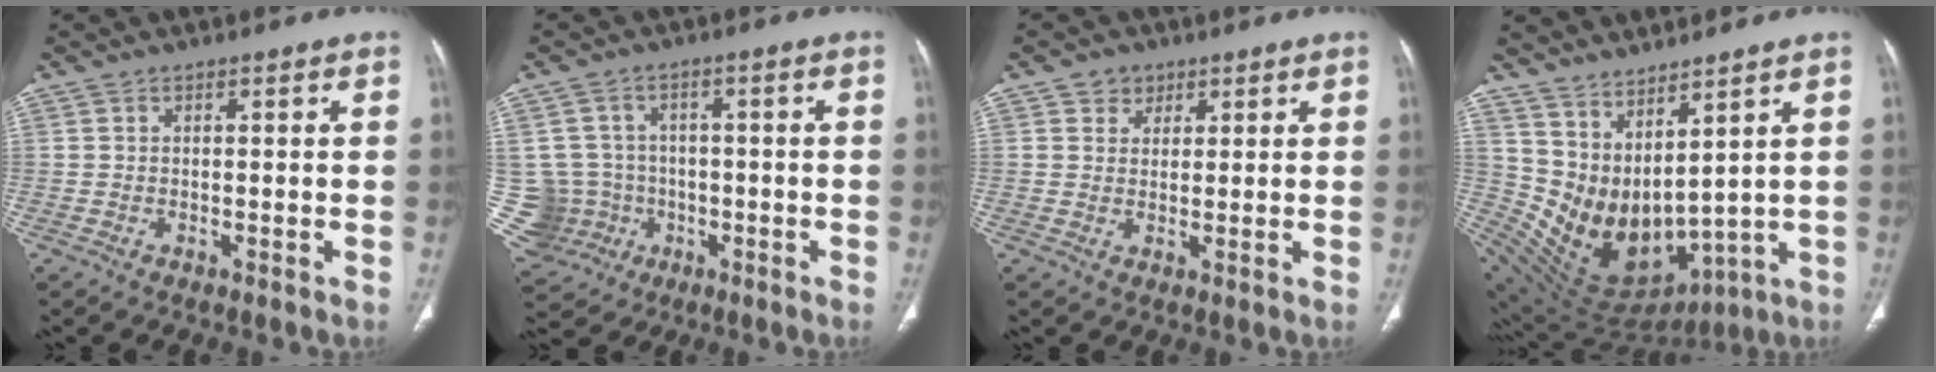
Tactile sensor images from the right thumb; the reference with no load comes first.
{"total": 9.8, "force": [-1.4, 9.5, 1.4], "torque": [-0.019, 0.029, -0.008]}
{"total": 3.3, "force": [1.8, 2.7, 0.6], "torque": [0.009, -0.008, 0.024]}
{"total": 13.3, "force": [6.9, 6.4, 9.3], "torque": [-0.127, -0.052, 0.167]}